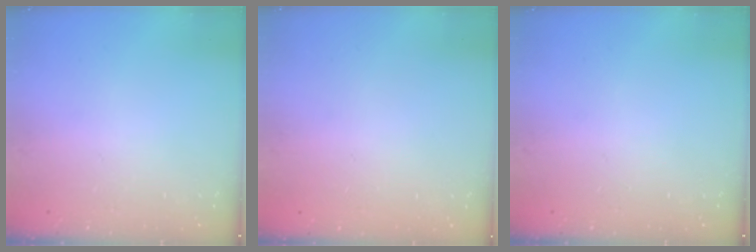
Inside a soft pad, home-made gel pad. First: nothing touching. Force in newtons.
{"total": 0.0}
{"total": 0.0}